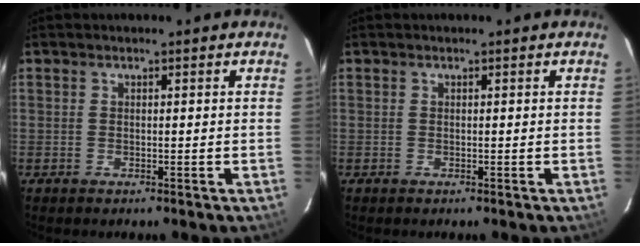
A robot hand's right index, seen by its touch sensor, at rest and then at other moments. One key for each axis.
{"total": 0.0}